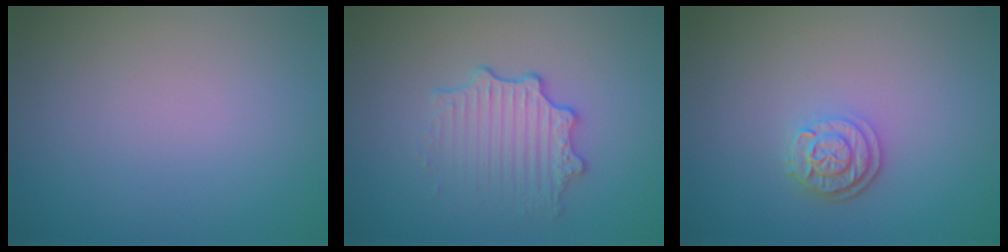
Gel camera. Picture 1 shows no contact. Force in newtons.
{"total": 3.0, "press": 2.7, "slide": 1.4}
{"total": 2.6, "press": 2.2, "slide": 1.4}